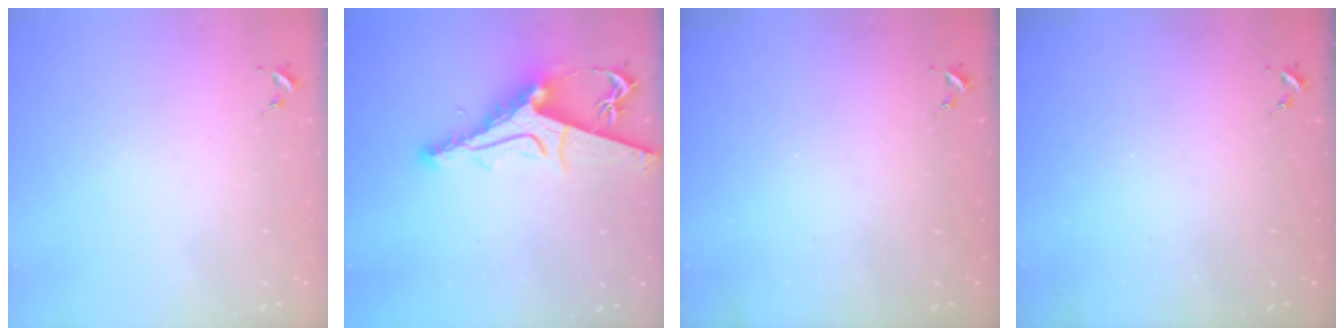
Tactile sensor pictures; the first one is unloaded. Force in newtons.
{"total": 12.9, "press": 12.8, "slide": 1.2}
{"total": 0.0}
{"total": 0.0}